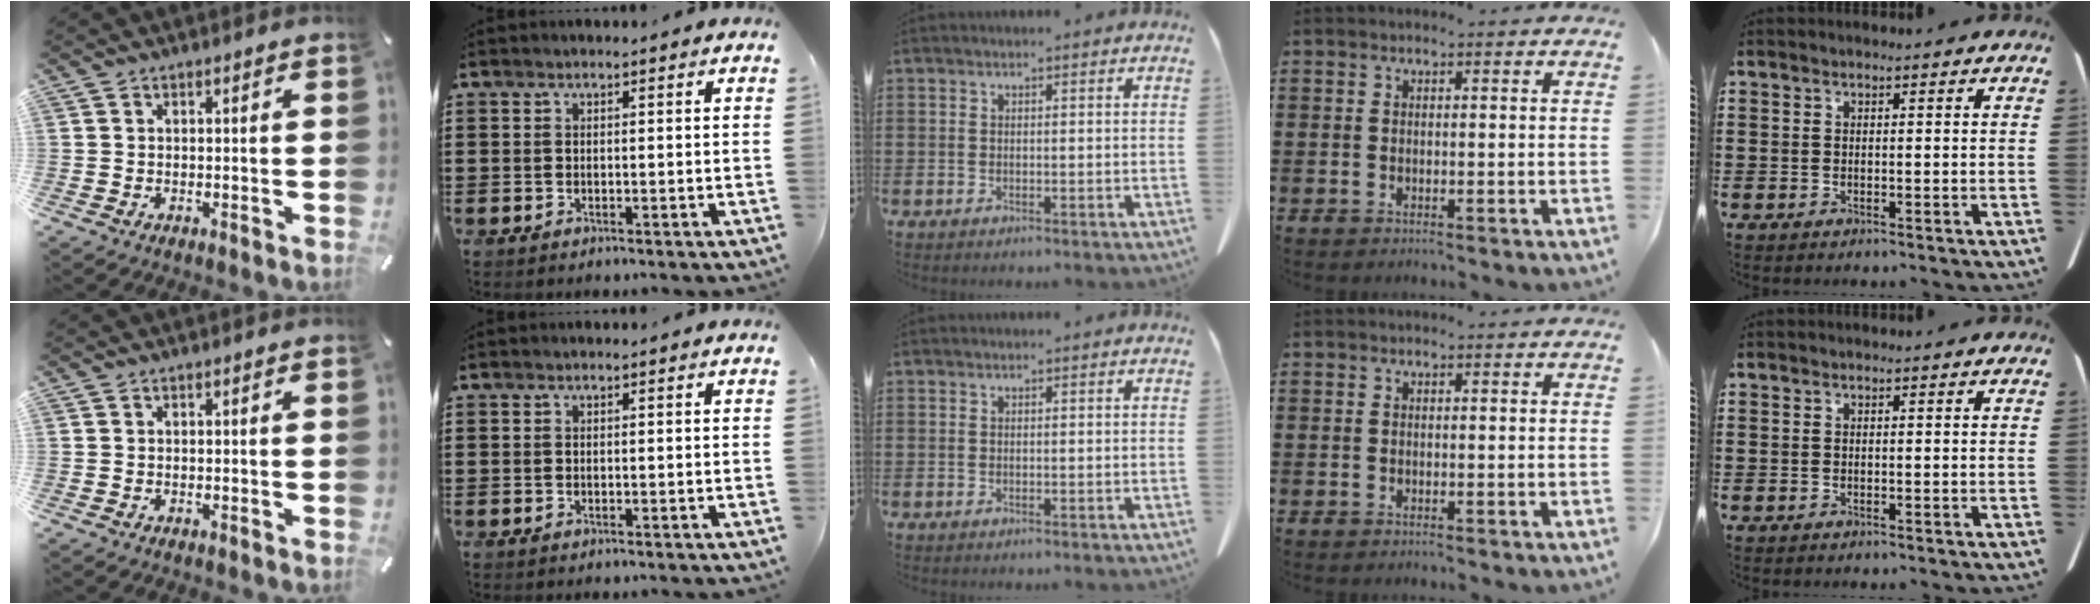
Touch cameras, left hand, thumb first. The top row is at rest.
{}